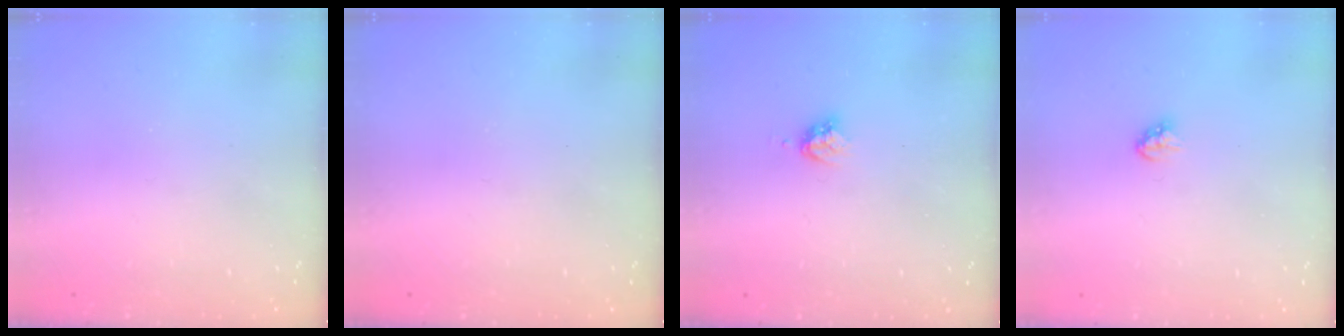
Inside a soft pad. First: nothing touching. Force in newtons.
{"total": 0.0}
{"total": 3.5, "press": 3.5, "slide": 0.5}
{"total": 2.9, "press": 2.9, "slide": 0.7}